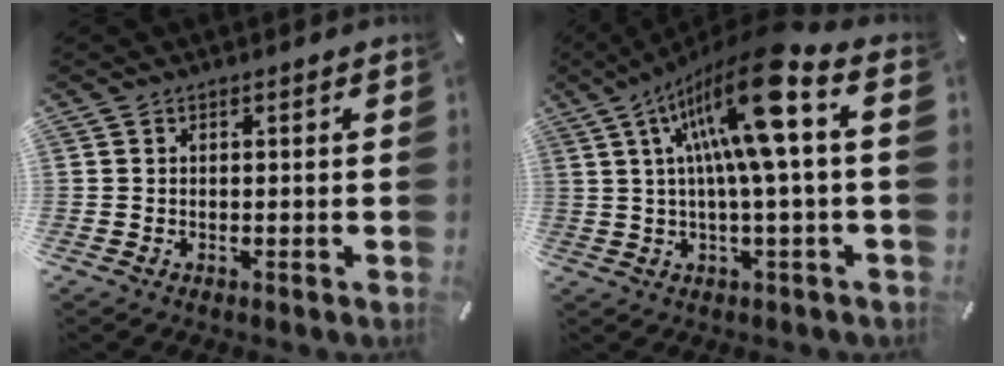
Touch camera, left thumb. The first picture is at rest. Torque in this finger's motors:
{"motor_torque": [2.58, 2.42, 2.55, -0.23, 0.53]}